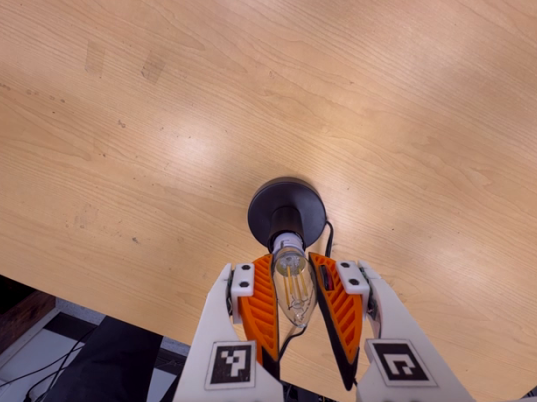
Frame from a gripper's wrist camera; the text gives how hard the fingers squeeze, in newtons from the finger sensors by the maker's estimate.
{"total": 12.9, "left": 14.0, "right": 11.8}